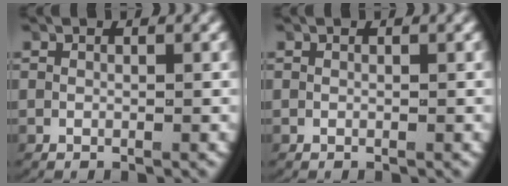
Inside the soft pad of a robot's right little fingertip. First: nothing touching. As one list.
[{"total": 0.0}]